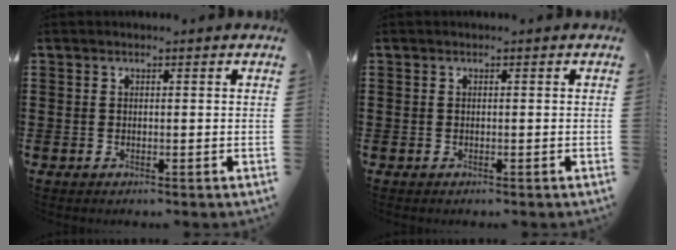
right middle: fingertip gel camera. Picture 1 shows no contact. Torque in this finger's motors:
{"motor_torque": [0.77, 0.62, 0.07, 0.04]}